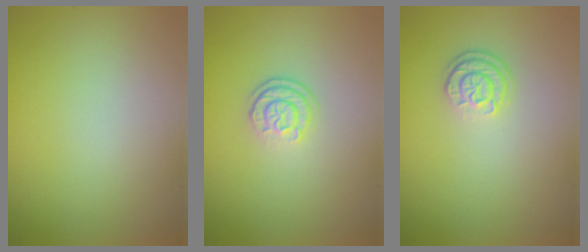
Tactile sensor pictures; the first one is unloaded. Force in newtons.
{"total": 2.1, "press": 1.8, "slide": 1.2}
{"total": 2.4, "press": 1.9, "slide": 1.5}